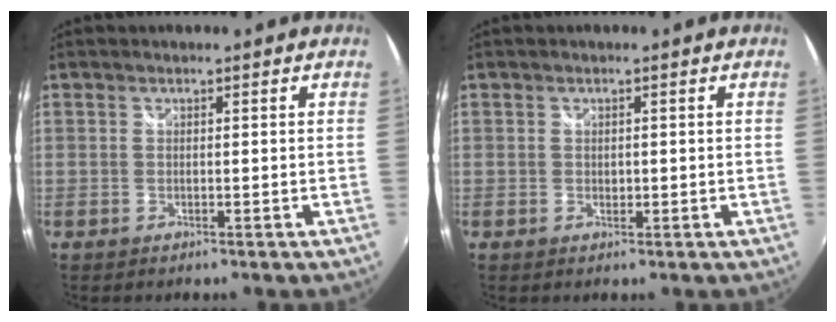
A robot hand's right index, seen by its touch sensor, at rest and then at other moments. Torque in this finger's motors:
{"motor_torque": [-0.17, 0.02, -0.05, 0.00]}